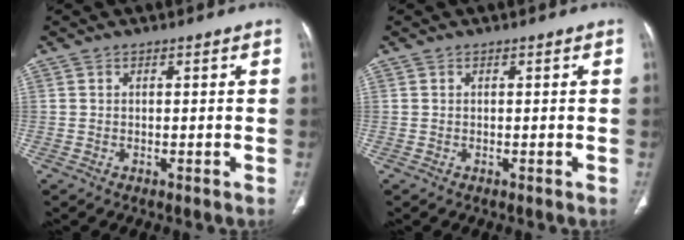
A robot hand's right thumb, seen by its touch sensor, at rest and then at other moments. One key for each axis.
{"total": 0.0}